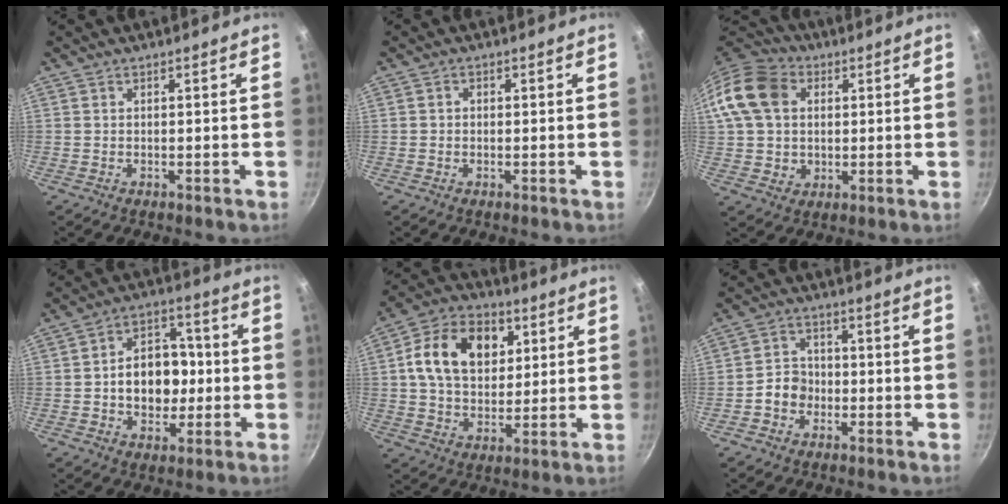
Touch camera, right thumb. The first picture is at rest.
{"total": 0.9, "force": [-0.1, 0.8, 0.4], "torque": [-0.006, 0.004, -0.002]}
{"total": 14.6, "force": [3.0, 11.7, 8.2], "torque": [-0.134, 0.012, 0.048]}
{"total": 12.4, "force": [-0.9, 9.3, 8.3], "torque": [-0.087, 0.022, -0.021]}
{"total": 16.2, "force": [4.4, 11.5, 10.5], "torque": [-0.150, 0.004, 0.064]}
{"total": 5.2, "force": [-1.7, 4.4, 2.2], "torque": [-0.009, 0.024, -0.037]}